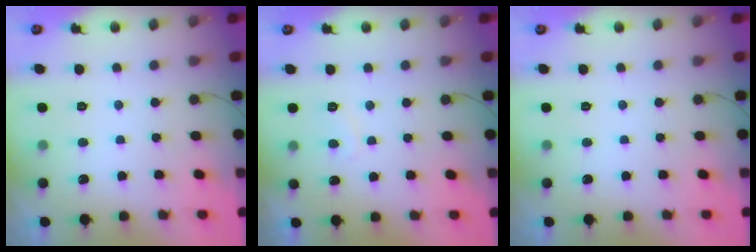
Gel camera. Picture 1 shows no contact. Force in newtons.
{"total": 2.6, "press": 2.5, "slide": 0.6}
{"total": 0.0}